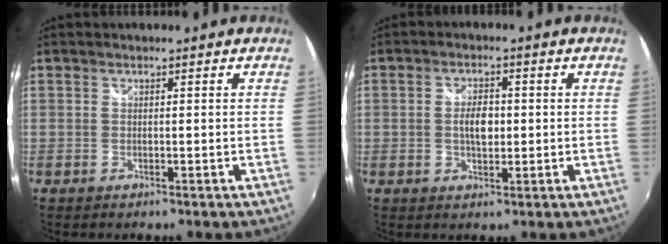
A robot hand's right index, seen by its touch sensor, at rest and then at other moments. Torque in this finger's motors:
{"motor_torque": [0.85, 0.00, 0.34, 0.09]}